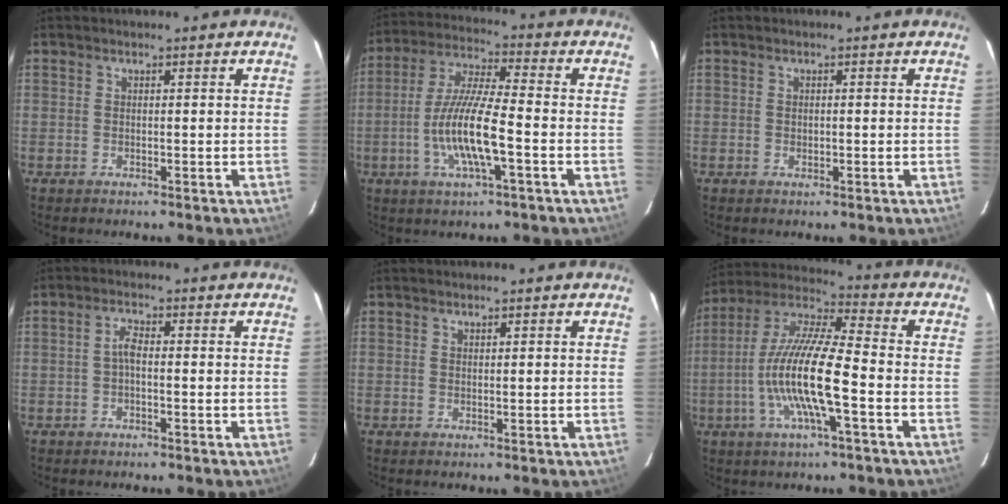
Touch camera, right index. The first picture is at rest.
{"total": 12.1, "force": [-3.6, 1.8, 11.5], "torque": [-0.235, -0.002, -0.070]}
{"total": 0.6, "force": [-0.1, 0.5, 0.3], "torque": [-0.004, 0.002, 0.000]}
{"total": 2.0, "force": [-0.5, 0.7, 1.8], "torque": [-0.038, 0.008, -0.011]}
{"total": 0.6, "force": [0.5, 0.2, 0.2], "torque": [-0.003, 0.002, 0.009]}
{"total": 14.7, "force": [-4.0, 2.0, 14.0], "torque": [-0.275, 0.000, -0.084]}